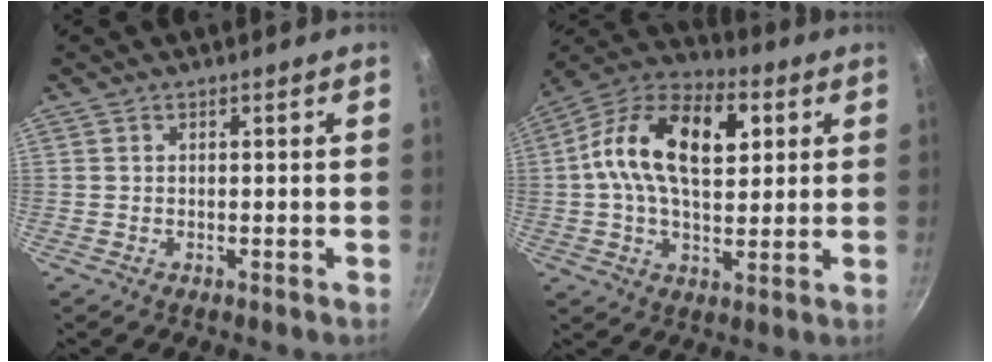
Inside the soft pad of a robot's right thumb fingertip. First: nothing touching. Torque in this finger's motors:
{"motor_torque": [1.79, 2.31, 0.62, -0.49, 0.22]}